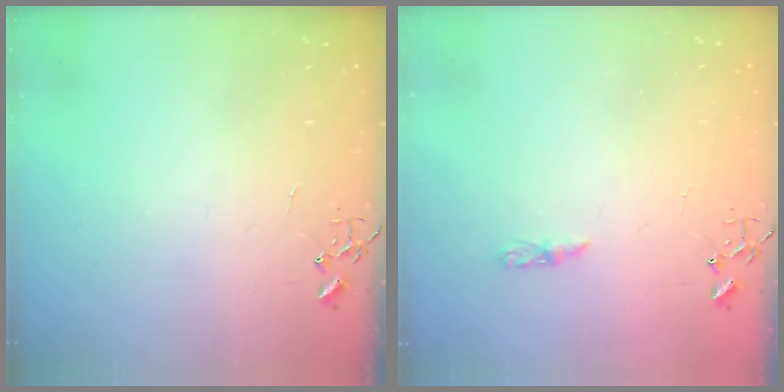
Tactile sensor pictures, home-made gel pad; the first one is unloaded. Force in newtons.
{"total": 3.2, "press": 3.2, "slide": 0.4}